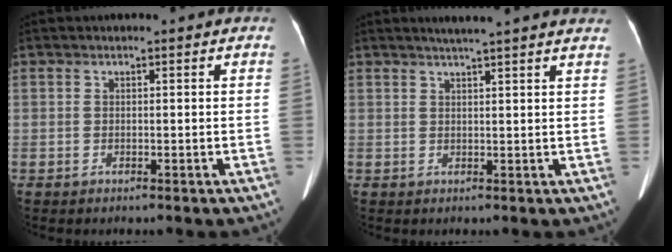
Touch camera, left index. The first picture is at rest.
{"total": 8.9, "force": [7.8, -0.2, 4.2], "torque": [-0.059, 0.022, 0.084]}